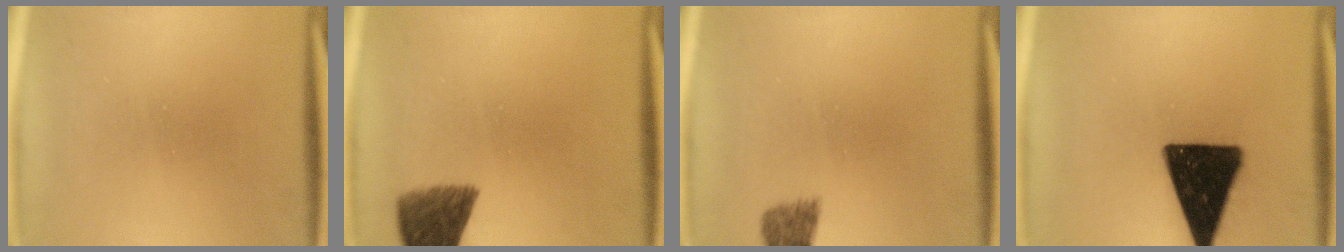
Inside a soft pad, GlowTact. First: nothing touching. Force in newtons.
{"total": 7.4}
{"total": 1.9}
{"total": 19.3}